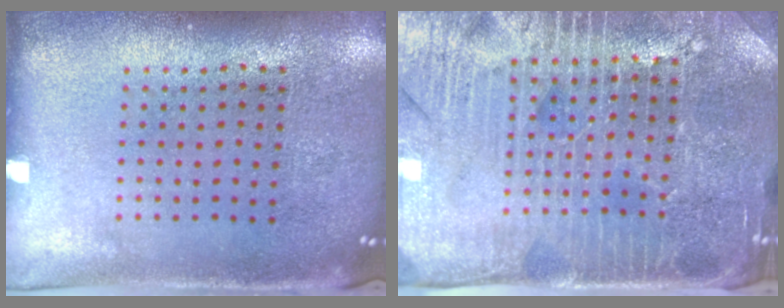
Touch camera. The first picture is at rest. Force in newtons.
{"total": 4.4, "press": 4.1, "slide": 1.6}